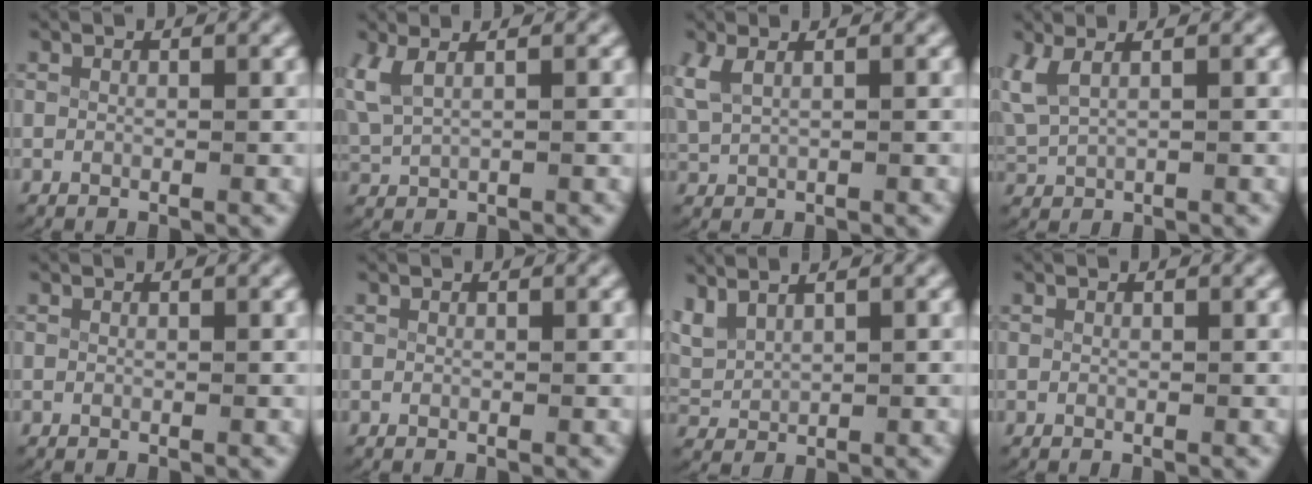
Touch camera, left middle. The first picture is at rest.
{"total": 3.5, "force": [1.2, 2.2, 2.4], "torque": [-0.070, 0.002, 0.028]}
{"total": 2.3, "force": [0.9, 1.3, 1.6], "torque": [-0.050, -0.002, 0.027]}
{"total": 3.9, "force": [1.2, 2.7, 2.6], "torque": [-0.075, 0.002, 0.027]}
{"total": 0.0}
{"total": 0.0}
{"total": 3.8, "force": [1.8, 2.7, 1.9], "torque": [-0.063, -0.004, 0.041]}
{"total": 0.0}